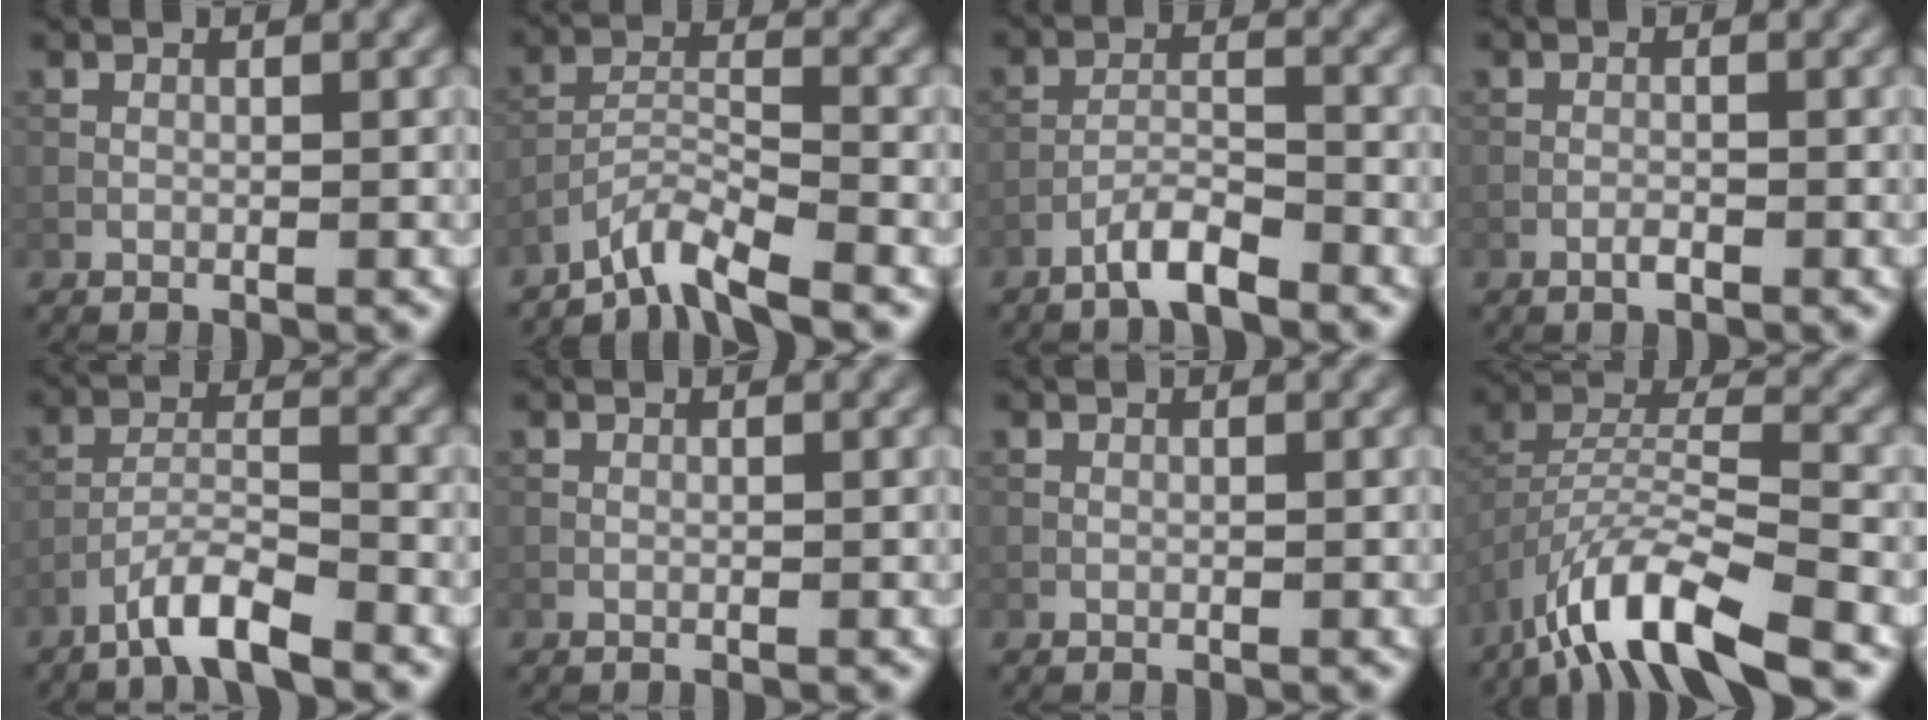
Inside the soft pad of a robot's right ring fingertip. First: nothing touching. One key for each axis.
{"total": 4.0, "fx": -3.6, "fy": 0.2, "fz": 1.8, "tx": -0.031, "ty": 0.004, "tz": -0.081}
{"total": 3.3, "fx": -2.6, "fy": 0.5, "fz": 2.0, "tx": -0.036, "ty": 0.008, "tz": -0.054}
{"total": 0.9, "fx": -0.6, "fy": 0.2, "fz": 0.6, "tx": -0.012, "ty": 0.002, "tz": -0.012}
{"total": 4.4, "fx": -3.4, "fy": 0.7, "fz": 2.7, "tx": -0.049, "ty": 0.006, "tz": -0.071}
{"total": 0.0}
{"total": 0.0}
{"total": 10.4, "fx": -7.3, "fy": 2.7, "fz": 6.8, "tx": -0.118, "ty": 0.003, "tz": -0.145}